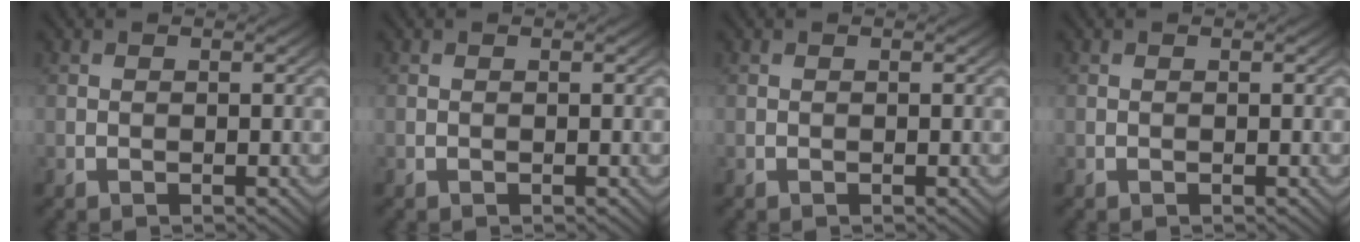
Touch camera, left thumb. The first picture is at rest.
{"total": 0.0}
{"total": 0.0}
{"total": 0.0}